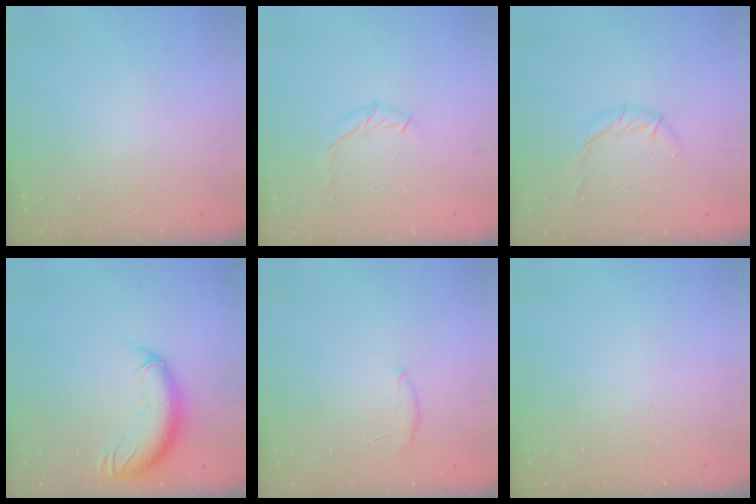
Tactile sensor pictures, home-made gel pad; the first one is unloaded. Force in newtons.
{"total": 6.0, "press": 5.9, "slide": 1.0}
{"total": 5.8, "press": 5.7, "slide": 1.3}
{"total": 11.7, "press": 11.4, "slide": 2.8}
{"total": 6.9, "press": 6.7, "slide": 1.8}
{"total": 0.0}